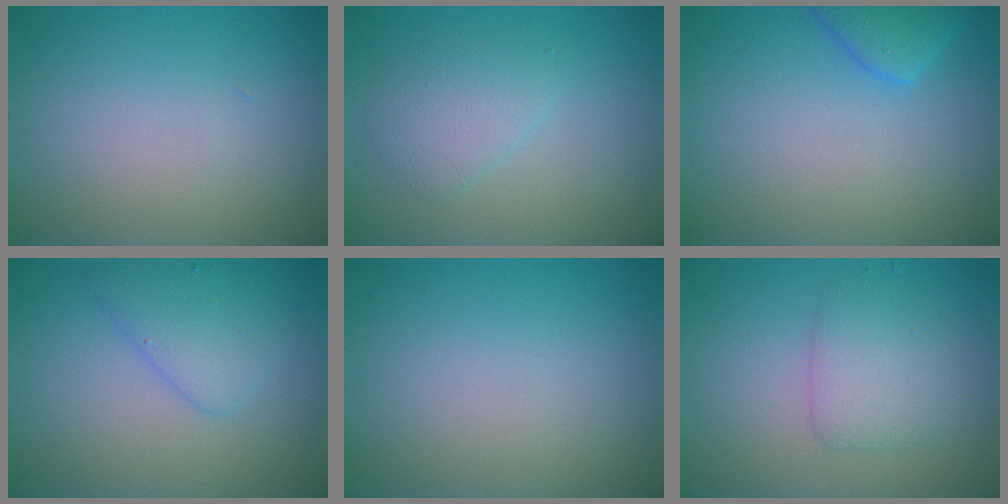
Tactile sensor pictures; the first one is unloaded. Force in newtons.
{"total": 2.6, "press": 2.6, "slide": 0.2}
{"total": 2.5, "press": 2.5, "slide": 0.4}
{"total": 2.7, "press": 2.7, "slide": 0.3}
{"total": 0.0}
{"total": 2.9, "press": 2.9, "slide": 0.0}